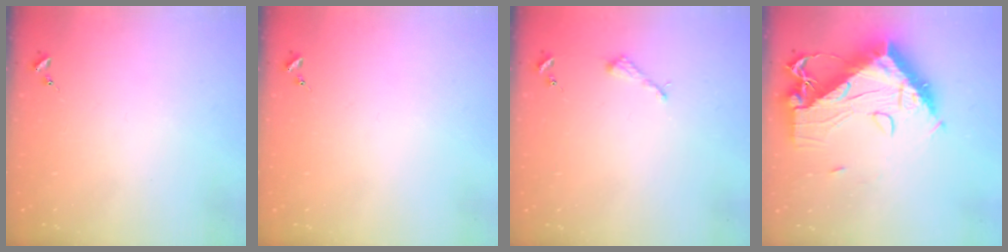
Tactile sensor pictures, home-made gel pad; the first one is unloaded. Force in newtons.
{"total": 0.0}
{"total": 2.6, "press": 2.6, "slide": 0.3}
{"total": 18.2, "press": 18.1, "slide": 1.9}